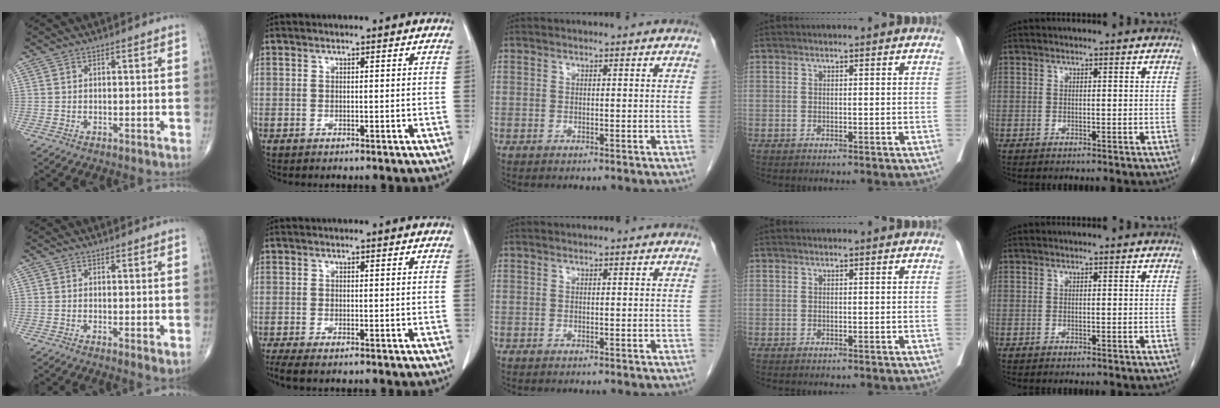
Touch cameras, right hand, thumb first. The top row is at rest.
{"thumb": {"total": 2.2, "force": [0.1, 0.8, 2.1], "torque": [-0.034, -0.010, -0.001]}, "index": {"total": 3.7, "force": [-2.6, 0.8, 2.5], "torque": [-0.048, -0.008, -0.044]}}